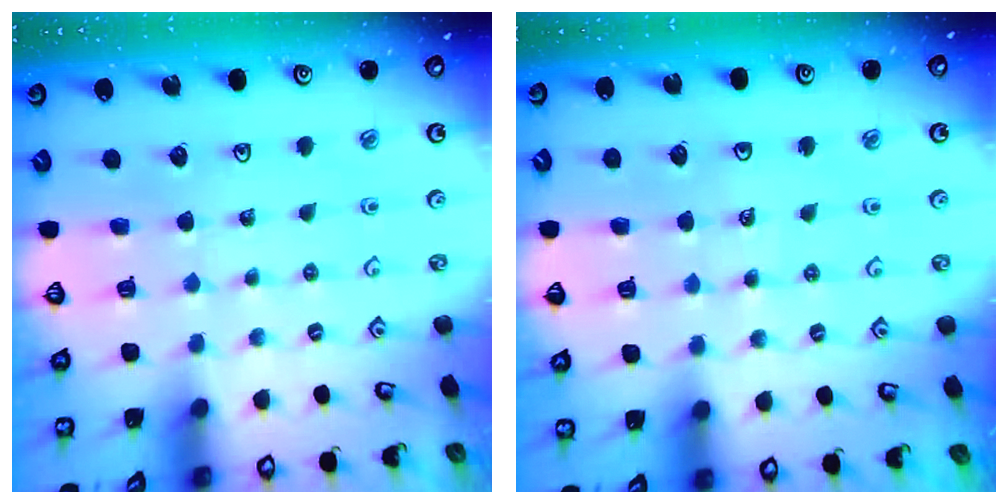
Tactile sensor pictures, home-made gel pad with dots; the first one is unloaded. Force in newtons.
{"total": 4.6, "press": 4.4, "slide": 1.5}